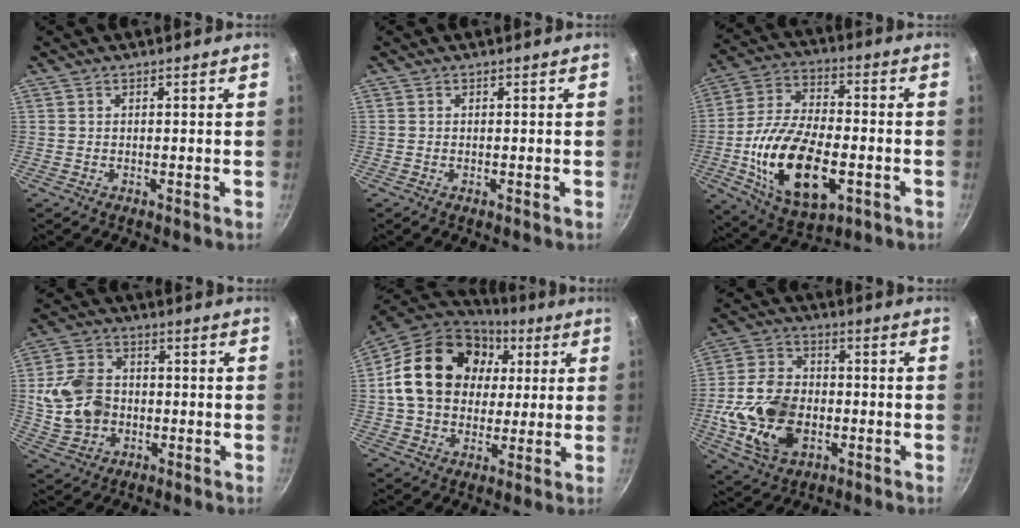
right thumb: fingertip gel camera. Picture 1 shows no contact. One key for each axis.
{"total": 0.0}
{"total": 20.7, "fx": -5.1, "fy": 10.8, "fz": 16.9, "tx": -0.303, "ty": 0.018, "tz": -0.085}
{"total": 11.5, "fx": -0.8, "fy": 9.1, "fz": 7.0, "tx": -0.115, "ty": 0.015, "tz": -0.011}
{"total": 22.6, "fx": 4.2, "fy": 17.4, "fz": 13.7, "tx": -0.223, "ty": 0.023, "tz": 0.067}
{"total": 16.7, "fx": -3.4, "fy": 11.3, "fz": 11.7, "tx": -0.214, "ty": 0.019, "tz": -0.059}